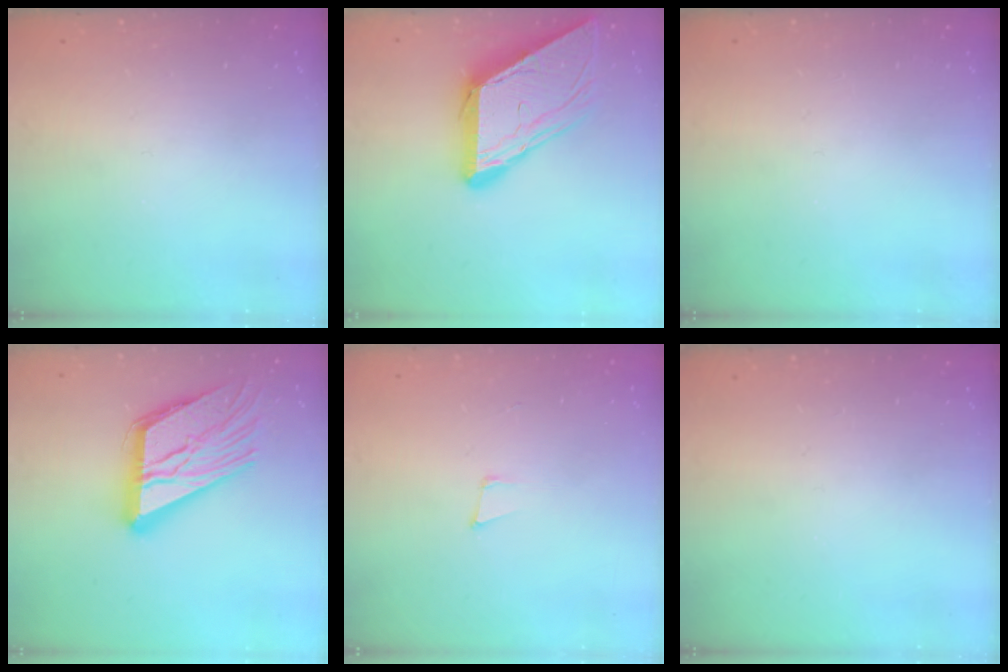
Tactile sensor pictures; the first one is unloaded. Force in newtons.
{"total": 12.0, "press": 12.0, "slide": 1.2}
{"total": 0.0}
{"total": 19.0, "press": 18.9, "slide": 1.9}
{"total": 4.2, "press": 3.2, "slide": 2.7}
{"total": 0.0}